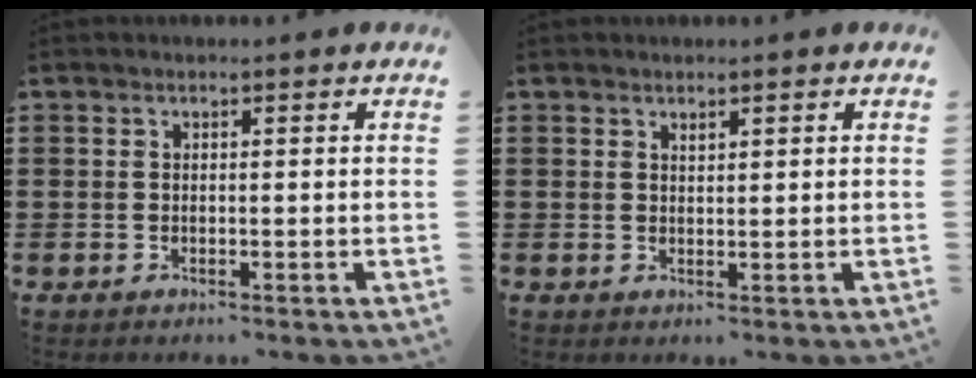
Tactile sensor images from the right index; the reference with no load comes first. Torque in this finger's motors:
{"motor_torque": [-0.17, -0.27, 0.03, 0.00]}